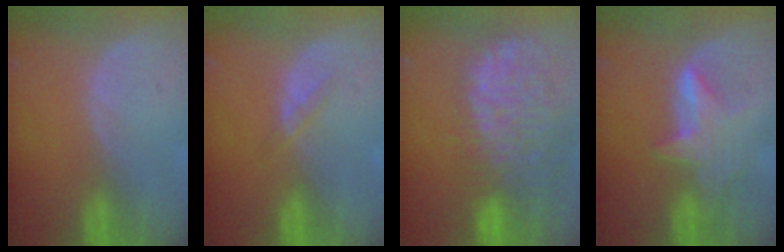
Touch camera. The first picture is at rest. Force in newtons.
{"total": 1.5, "press": 1.5, "slide": 0.1}
{"total": 14.3, "press": 11.8, "slide": 8.1}
{"total": 5.8, "press": 5.8, "slide": 0.8}